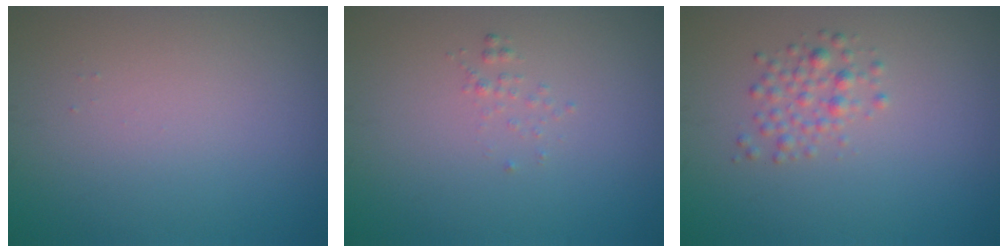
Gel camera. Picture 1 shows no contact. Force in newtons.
{"total": 0.6, "press": 0.6, "slide": 0.1}
{"total": 1.9, "press": 1.9, "slide": 0.1}